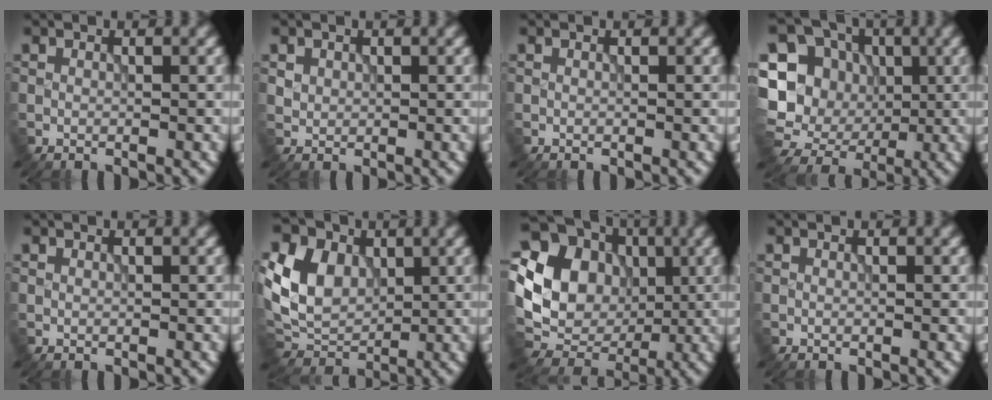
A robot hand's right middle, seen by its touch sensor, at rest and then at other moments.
{"total": 1.0, "force": [0.4, 0.8, 0.1], "torque": [-0.003, -0.004, 0.012]}
{"total": 0.0}
{"total": 16.1, "force": [-0.5, 15.1, 5.7], "torque": [-0.169, 0.008, -0.026]}
{"total": 0.0}
{"total": 7.3, "force": [1.7, 5.6, 4.4], "torque": [-0.098, -0.001, 0.025]}
{"total": 14.5, "force": [2.3, 12.6, 6.7], "torque": [-0.161, 0.028, 0.023]}
{"total": 0.0}